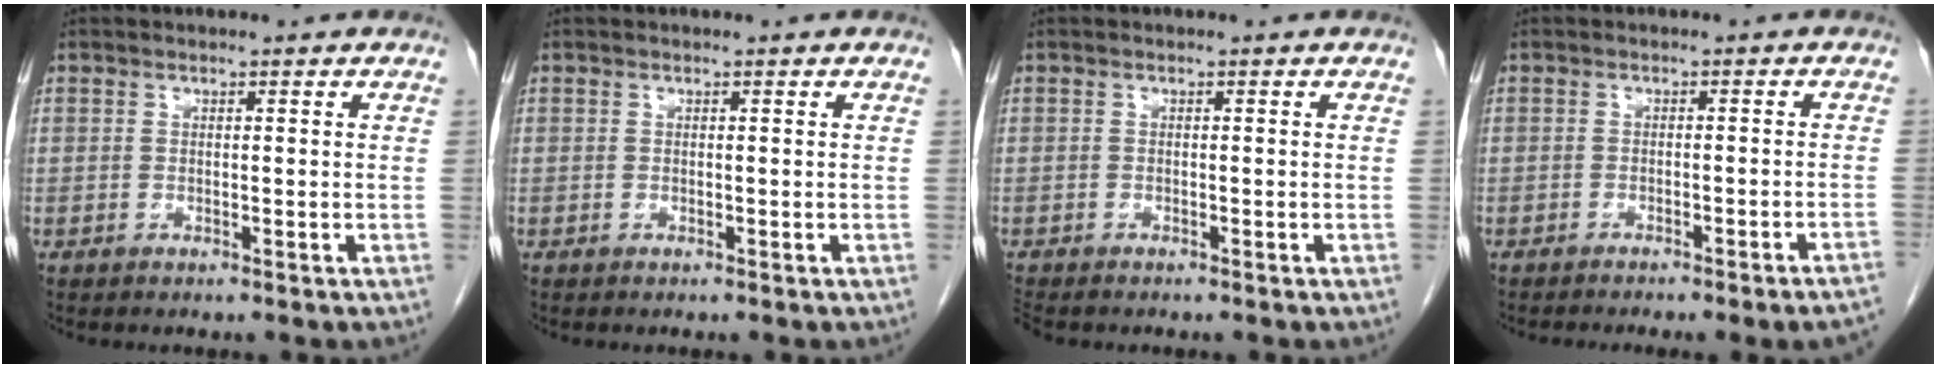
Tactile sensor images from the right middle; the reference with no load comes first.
{"total": 0.0}
{"total": 1.9, "force": [-1.7, 0.5, 0.7], "torque": [-0.016, -0.006, -0.025]}
{"total": 9.5, "force": [-8.4, -0.4, 4.4], "torque": [-0.030, -0.011, -0.097]}